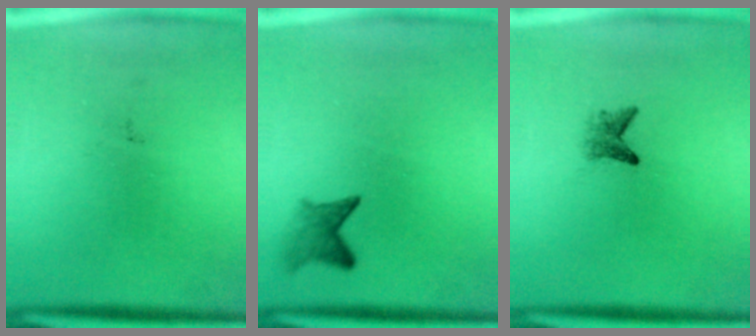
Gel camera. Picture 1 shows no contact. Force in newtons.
{"total": 2.4}
{"total": 2.0}